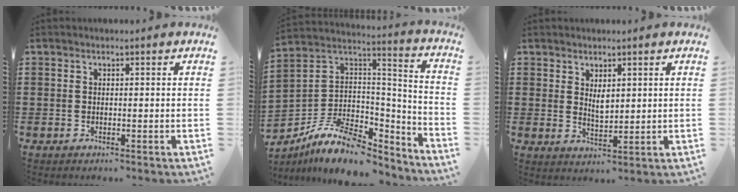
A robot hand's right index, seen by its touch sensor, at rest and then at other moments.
{"total": 11.1, "force": [-7.7, 5.2, 6.1], "torque": [-0.128, 0.018, -0.143]}
{"total": 2.5, "force": [1.3, 1.0, 1.8], "torque": [-0.029, -0.003, 0.023]}